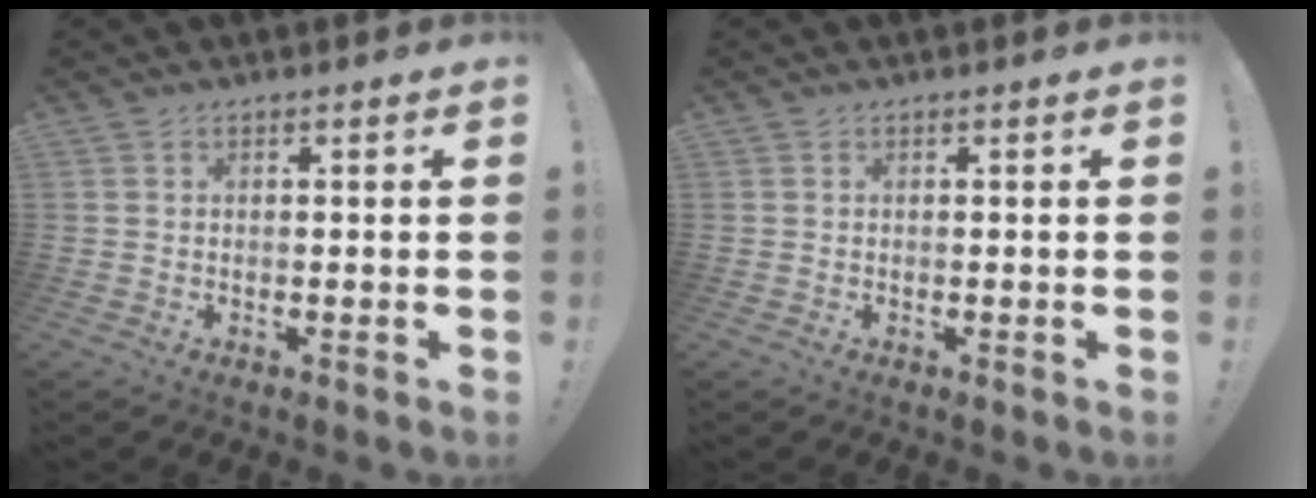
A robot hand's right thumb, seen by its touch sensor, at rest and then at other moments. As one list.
[{"total": 0.0}]